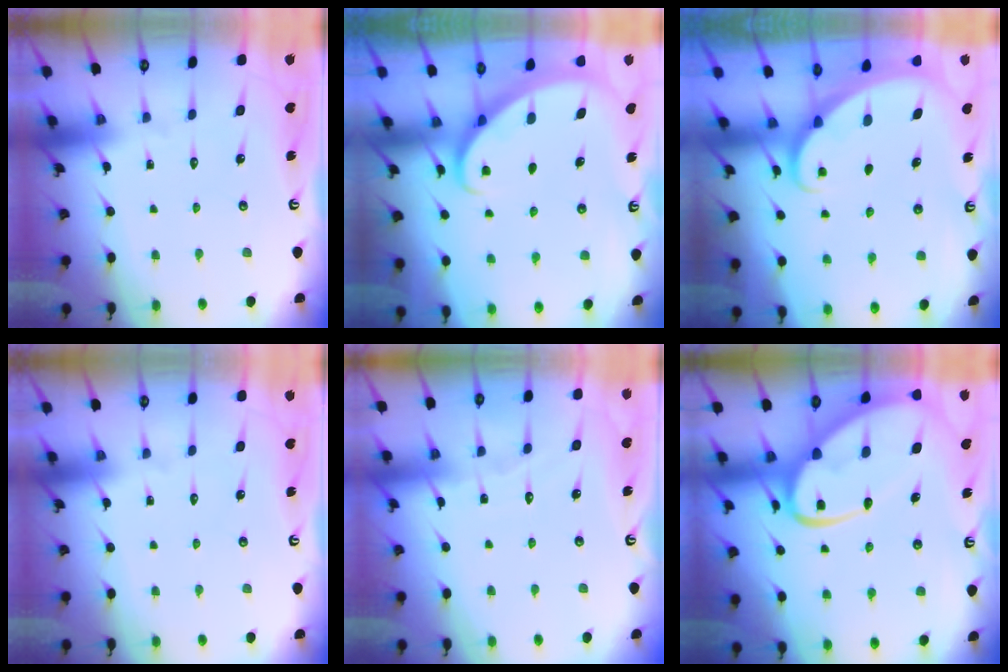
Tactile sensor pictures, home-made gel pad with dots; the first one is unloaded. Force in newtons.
{"total": 2.7, "press": 2.7, "slide": 0.2}
{"total": 1.7, "press": 1.7, "slide": 0.1}
{"total": 0.0}
{"total": 3.4, "press": 3.4, "slide": 0.5}
{"total": 15.0, "press": 14.9, "slide": 1.3}